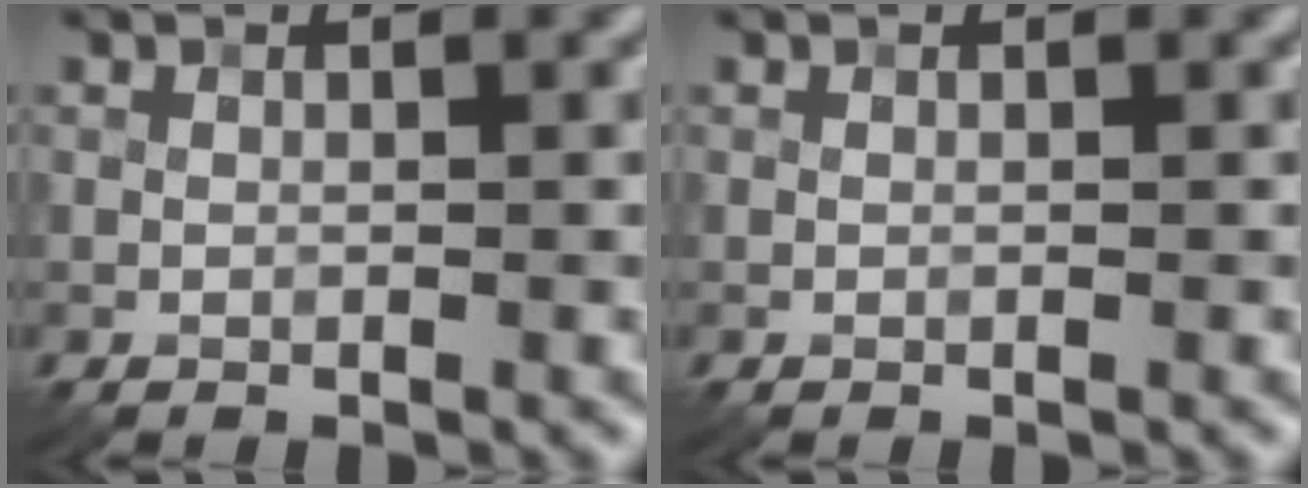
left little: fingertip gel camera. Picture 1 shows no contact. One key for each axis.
{"total": 0.0}